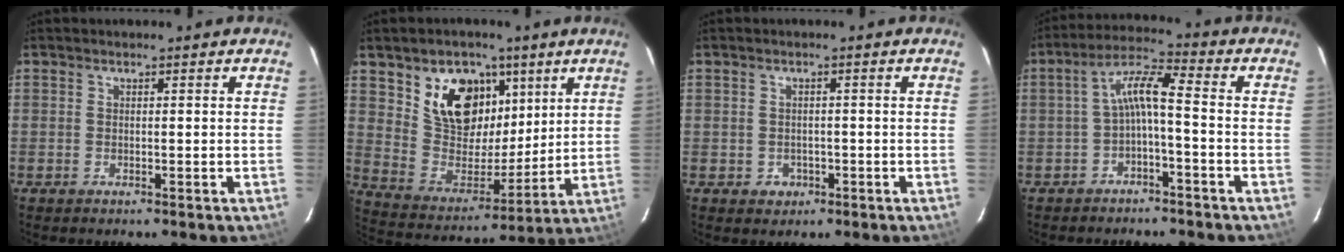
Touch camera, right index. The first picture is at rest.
{"total": 15.8, "force": [8.0, 11.1, 8.0], "torque": [-0.161, 0.018, 0.162]}
{"total": 2.9, "force": [-0.7, 2.8, 0.4], "torque": [-0.010, 0.005, -0.004]}
{"total": 6.0, "force": [-1.8, 0.9, 5.6], "torque": [-0.130, 0.019, -0.033]}